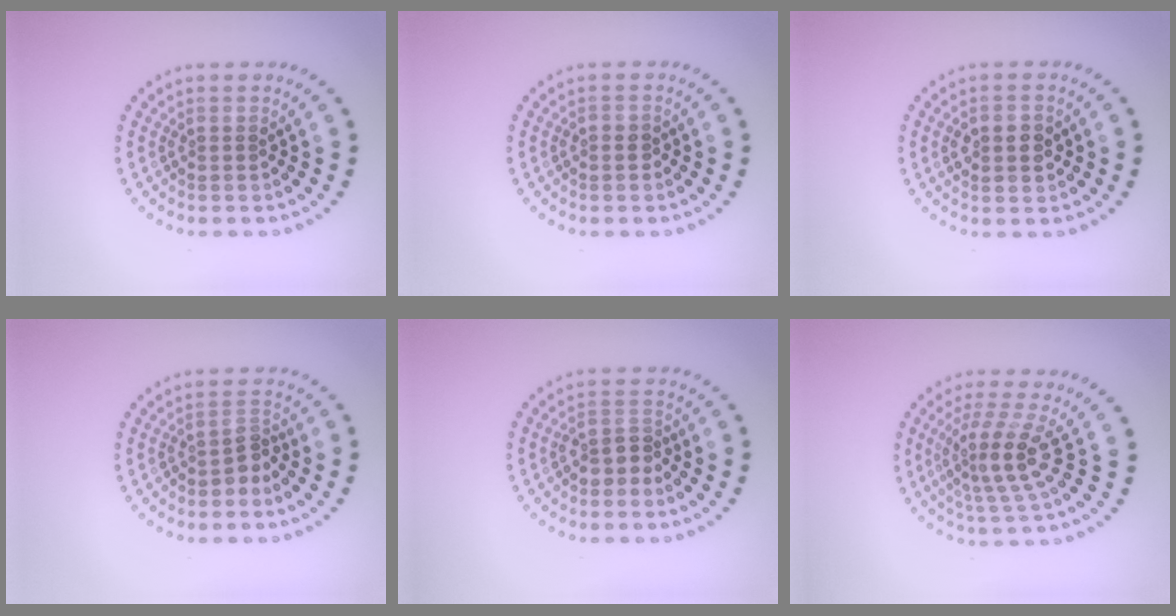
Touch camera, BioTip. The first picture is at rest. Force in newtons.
{"total": 0.6, "press": 0.5, "slide": 0.2}
{"total": 3.2, "press": 3.2, "slide": 0.2}
{"total": 2.0, "press": 1.5, "slide": 1.3}
{"total": 2.1, "press": 1.8, "slide": 1.0}
{"total": 4.0, "press": 3.1, "slide": 2.6}